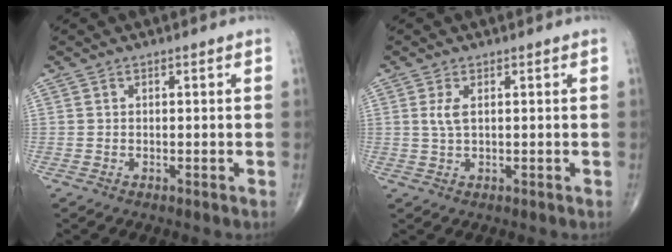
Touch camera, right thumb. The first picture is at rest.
{"total": 2.4, "force": [0.7, 0.8, 2.2], "torque": [-0.056, 0.001, 0.019]}